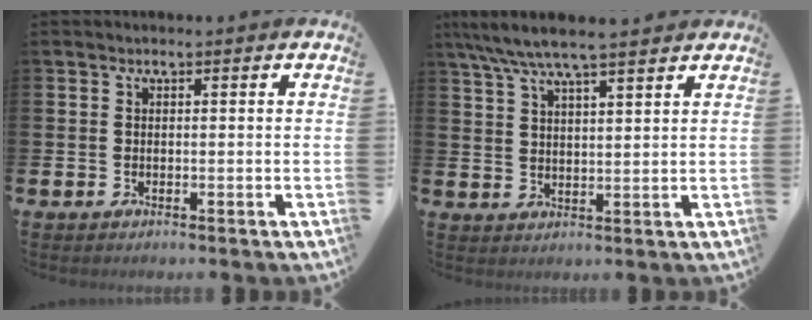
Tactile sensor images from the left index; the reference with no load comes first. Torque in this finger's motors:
{"motor_torque": [1.22, -0.83, 0.94, 0.21]}